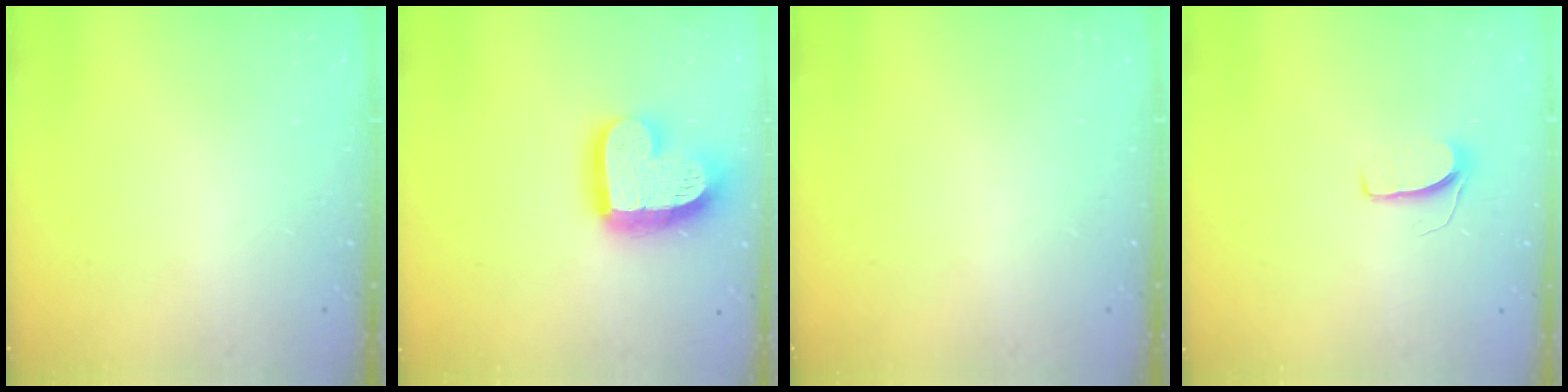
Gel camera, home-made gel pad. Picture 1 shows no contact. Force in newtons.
{"total": 19.1, "press": 19.0, "slide": 2.0}
{"total": 0.0}
{"total": 6.2, "press": 6.2, "slide": 0.5}